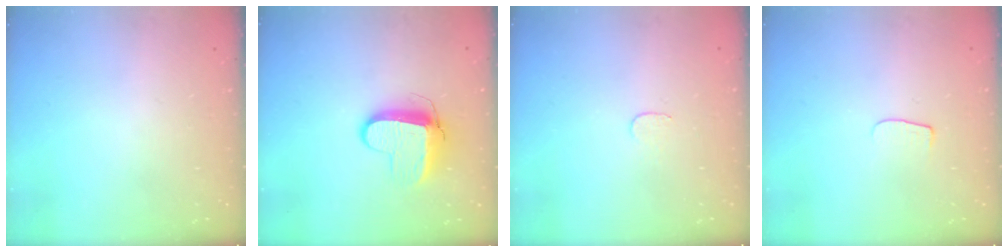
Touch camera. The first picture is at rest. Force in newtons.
{"total": 8.9, "press": 8.8, "slide": 1.0}
{"total": 3.0, "press": 3.0, "slide": 0.3}
{"total": 4.5, "press": 4.4, "slide": 0.6}